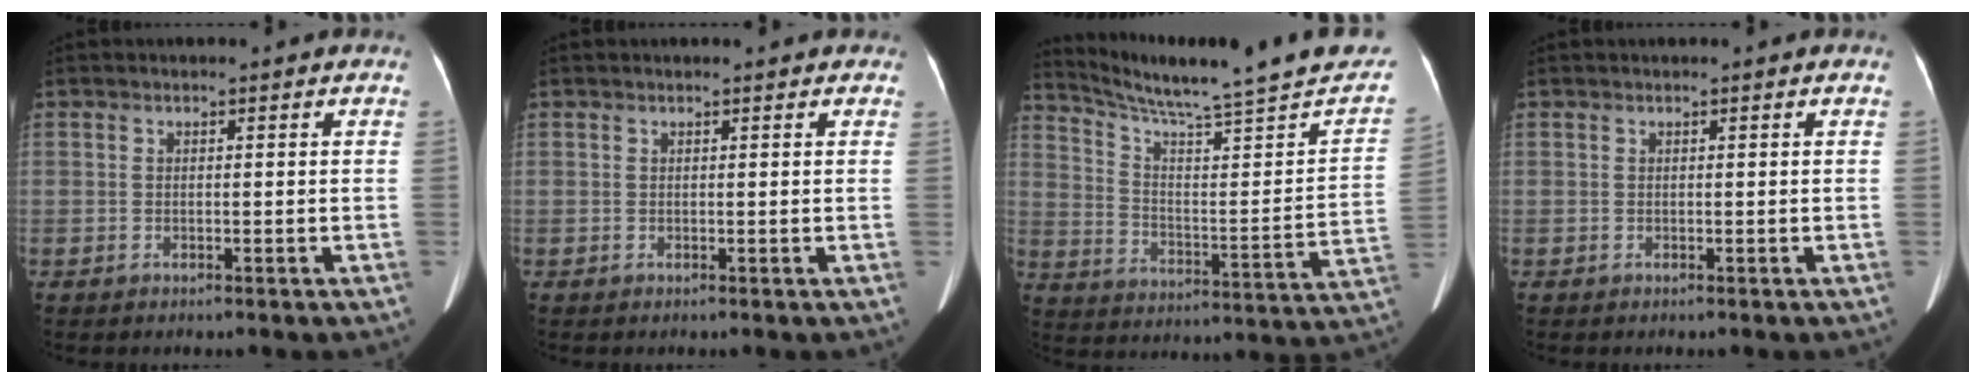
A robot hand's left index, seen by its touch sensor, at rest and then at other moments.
{"total": 2.6, "force": [2.2, 0.8, 1.0], "torque": [-0.011, 0.022, 0.018]}
{"total": 23.8, "force": [21.0, 0.6, 11.3], "torque": [-0.170, -0.071, 0.280]}
{"total": 0.0}